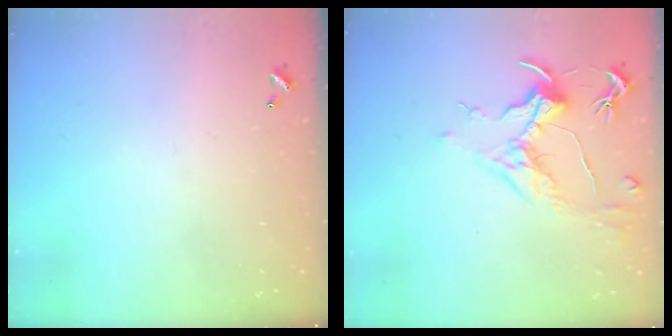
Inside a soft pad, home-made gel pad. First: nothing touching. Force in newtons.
{"total": 1.6, "press": 1.4, "slide": 0.9}